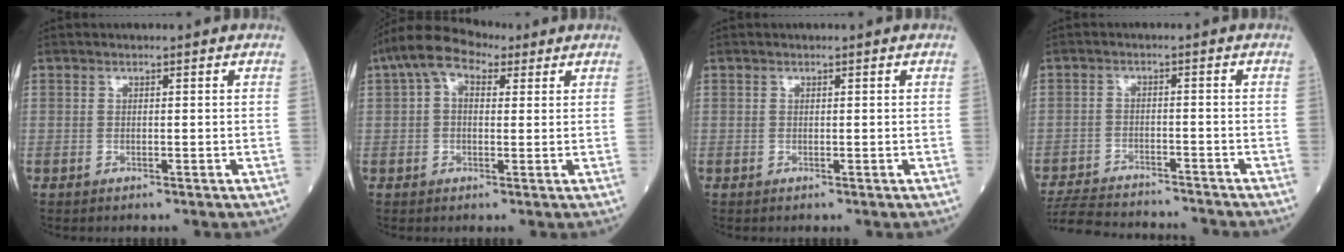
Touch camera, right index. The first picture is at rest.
{"total": 7.1, "force": [3.2, 4.0, 5.0], "torque": [-0.103, 0.047, 0.052]}
{"total": 0.0}
{"total": 13.4, "force": [-12.6, 2.6, 3.8], "torque": [-0.076, -0.002, -0.187]}